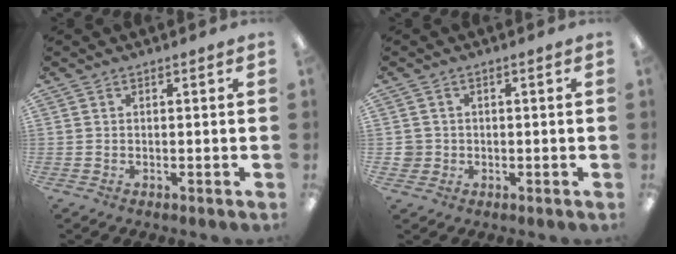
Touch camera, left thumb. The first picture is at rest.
{"total": 2.6, "force": [-0.3, 2.5, 0.3], "torque": [-0.009, 0.003, -0.008]}